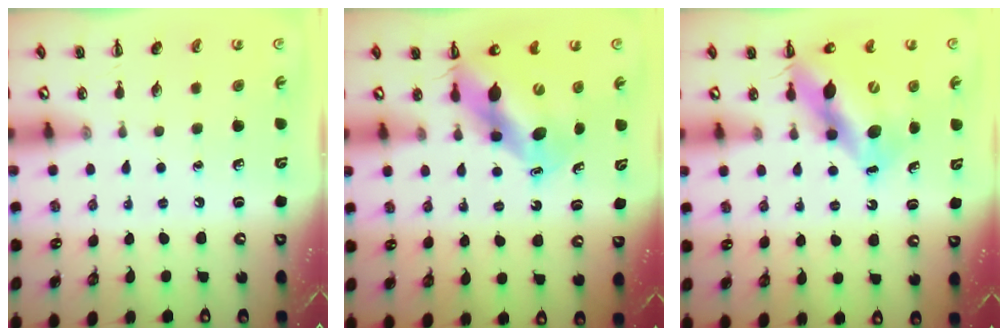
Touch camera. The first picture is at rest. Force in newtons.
{"total": 10.6, "press": 10.2, "slide": 2.9}
{"total": 12.6, "press": 12.2, "slide": 3.1}